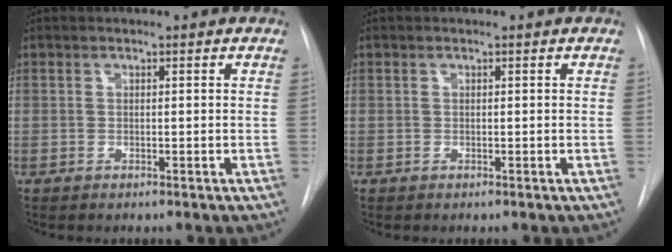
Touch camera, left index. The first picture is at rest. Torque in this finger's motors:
{"motor_torque": [-0.05, 0.05, 0.00, 0.00]}